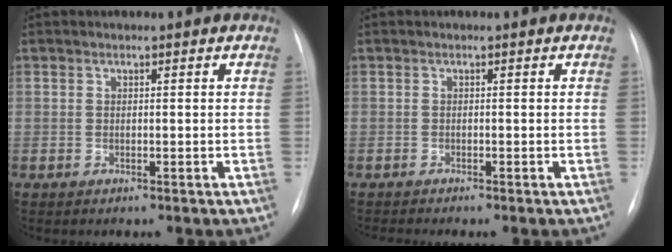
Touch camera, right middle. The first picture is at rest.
{"total": 2.5, "force": [-2.3, -0.5, 1.0], "torque": [-0.007, -0.004, -0.031]}